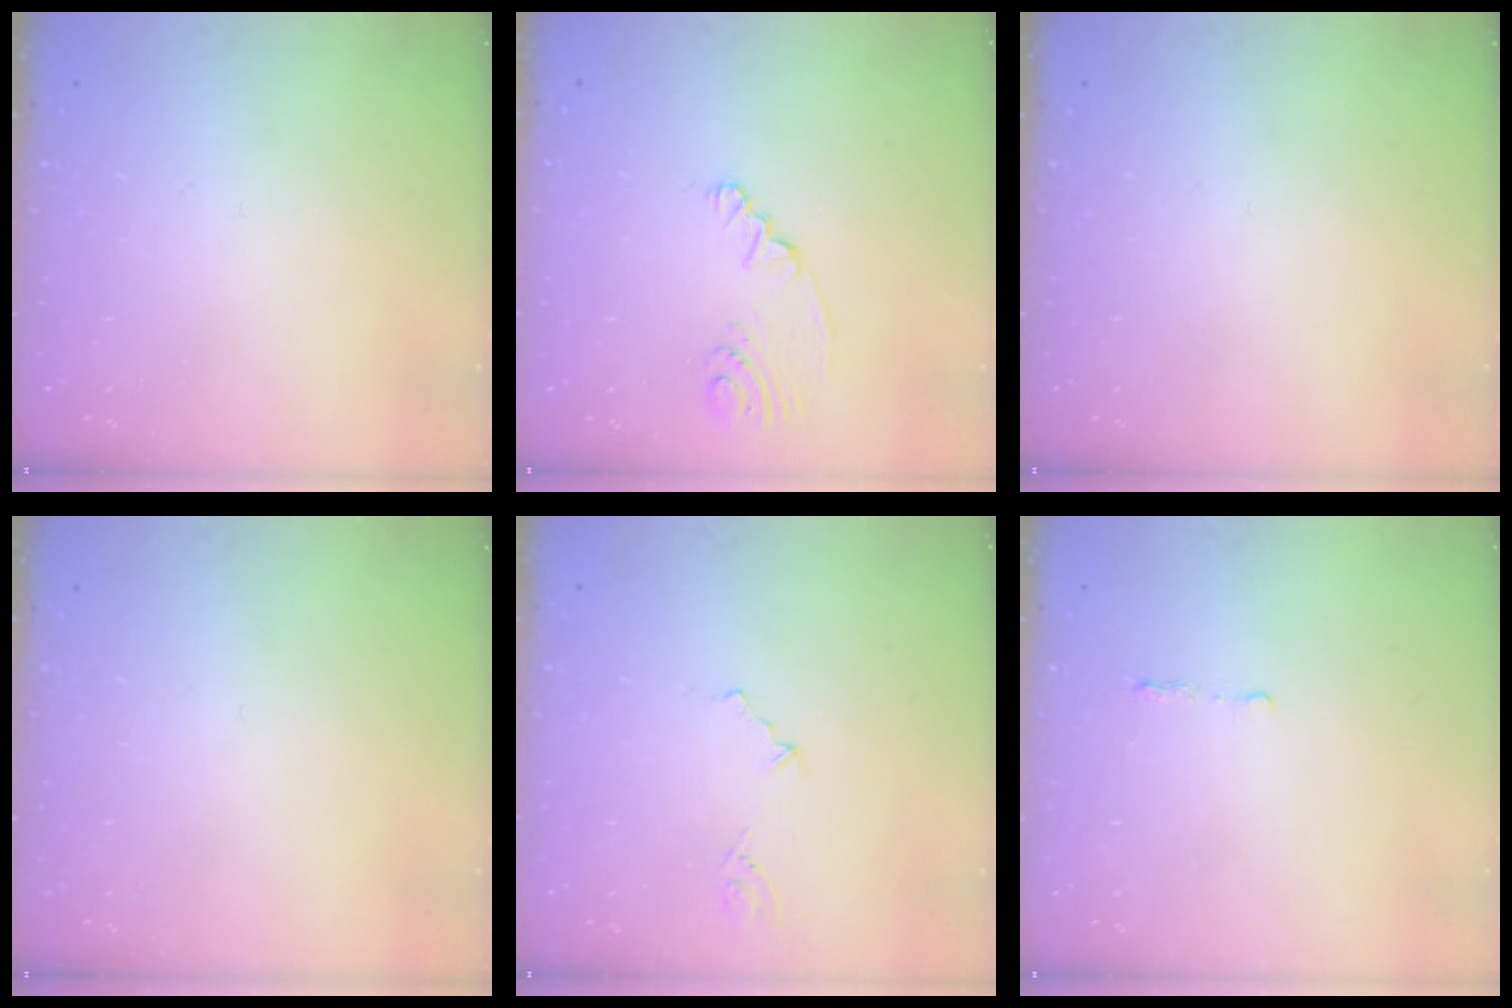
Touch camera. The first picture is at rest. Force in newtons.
{"total": 2.9, "press": 2.7, "slide": 0.9}
{"total": 0.0}
{"total": 0.0}
{"total": 1.8, "press": 1.5, "slide": 0.9}
{"total": 2.6, "press": 2.6, "slide": 0.4}